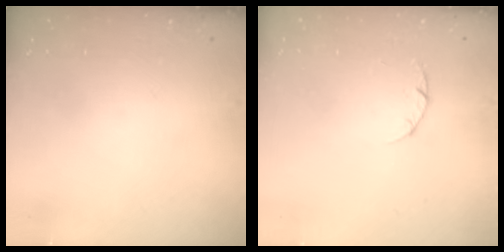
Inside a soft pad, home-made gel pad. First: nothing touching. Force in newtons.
{"total": 3.0, "press": 3.0, "slide": 0.4}